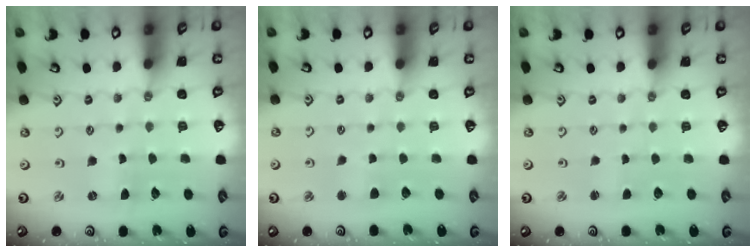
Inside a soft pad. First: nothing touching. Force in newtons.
{"total": 2.7, "press": 2.7, "slide": 0.4}
{"total": 0.8, "press": 0.8, "slide": 0.2}